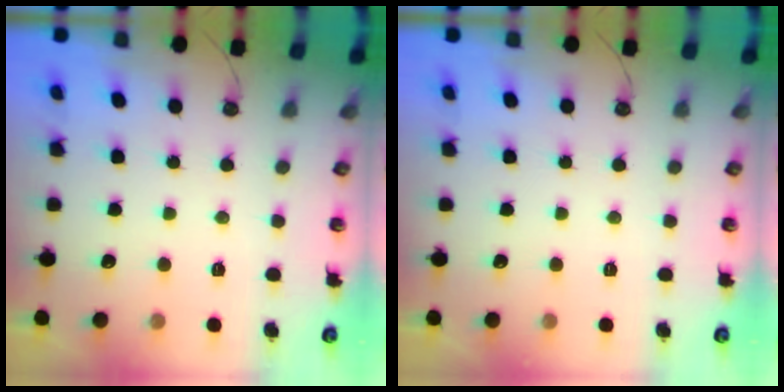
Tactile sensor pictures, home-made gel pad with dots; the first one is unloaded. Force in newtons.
{"total": 0.0}